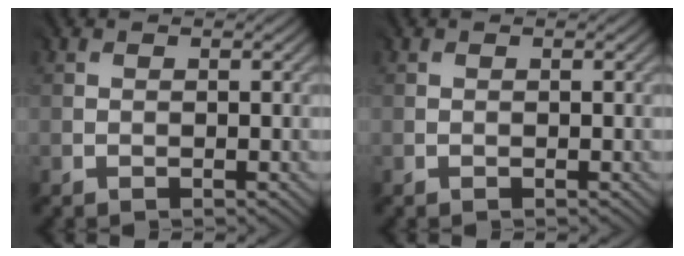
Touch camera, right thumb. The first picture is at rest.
{"total": 0.0}